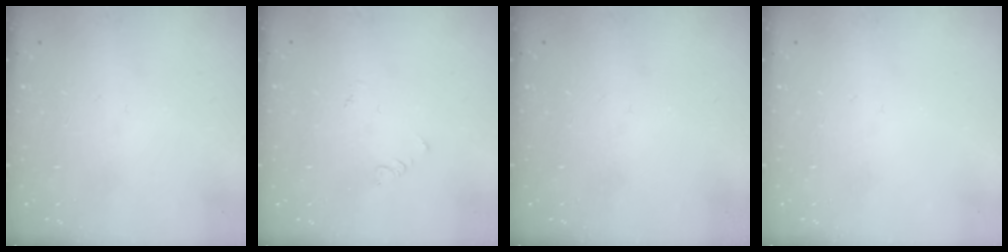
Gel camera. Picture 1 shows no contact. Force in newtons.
{"total": 1.9, "press": 1.9, "slide": 0.4}
{"total": 0.0}
{"total": 0.0}